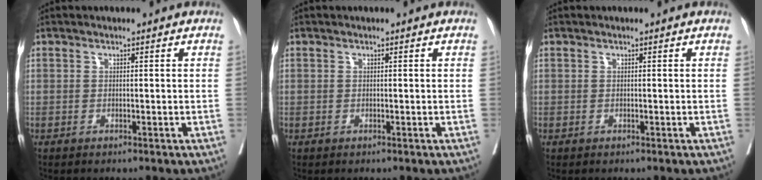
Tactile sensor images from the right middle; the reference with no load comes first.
{"total": 0.0}
{"total": 0.0}